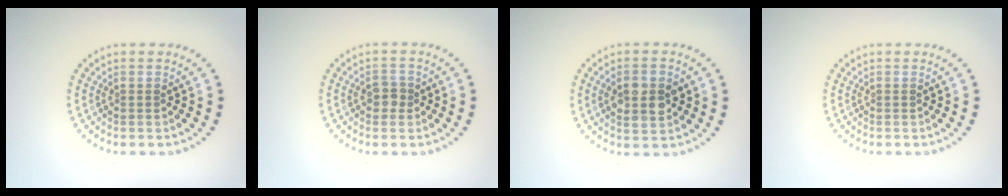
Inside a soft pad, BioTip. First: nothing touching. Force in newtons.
{"total": 1.7, "press": 1.7, "slide": 0.4}
{"total": 3.6, "press": 3.6, "slide": 0.1}
{"total": 0.0}